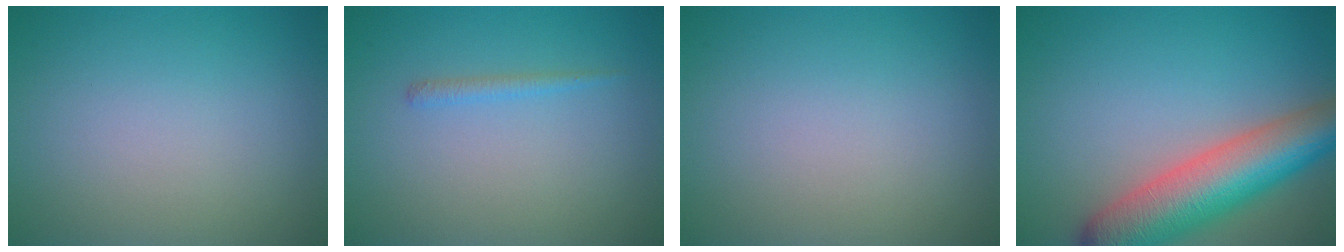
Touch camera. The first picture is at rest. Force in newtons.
{"total": 0.9, "press": 0.9, "slide": 0.1}
{"total": 0.0}
{"total": 9.1, "press": 9.1, "slide": 0.6}